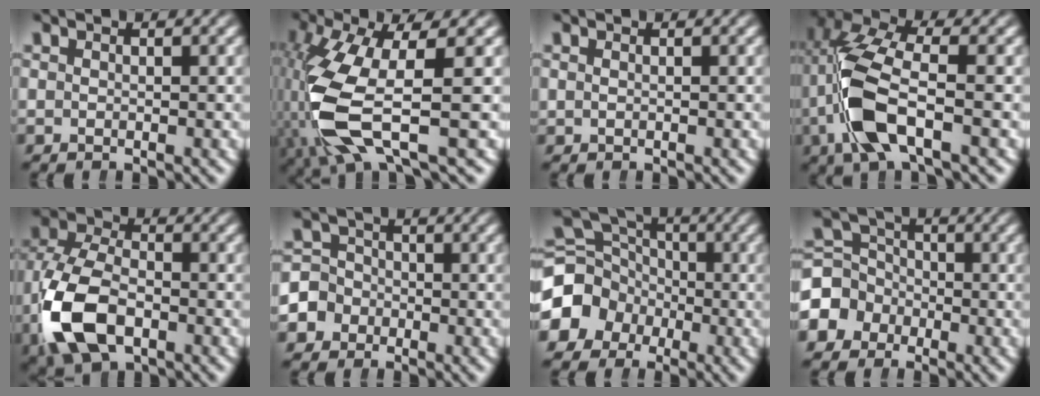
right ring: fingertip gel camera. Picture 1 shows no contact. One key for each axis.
{"total": 9.4, "fx": -1.4, "fy": 4.3, "fz": 8.3, "tx": -0.213, "ty": -0.037, "tz": 0.007}
{"total": 0.6, "fx": 0.1, "fy": -0.6, "fz": -0.1, "tx": 0.007, "ty": -0.002, "tz": 0.006}
{"total": 7.5, "fx": 0.3, "fy": 3.7, "fz": 6.5, "tx": -0.153, "ty": -0.009, "tz": 0.007}
{"total": 9.6, "fx": -2.1, "fy": 6.6, "fz": 6.7, "tx": -0.159, "ty": -0.035, "tz": -0.013}
{"total": 7.7, "fx": -2.1, "fy": 7.2, "fz": 2.0, "tx": -0.042, "ty": -0.021, "tz": -0.040}
{"total": 11.6, "fx": -1.1, "fy": 10.5, "fz": 4.8, "tx": -0.102, "ty": -0.027, "tz": -0.026}
{"total": 7.7, "fx": -1.3, "fy": 7.1, "fz": 2.8, "tx": -0.060, "ty": -0.024, "tz": -0.024}